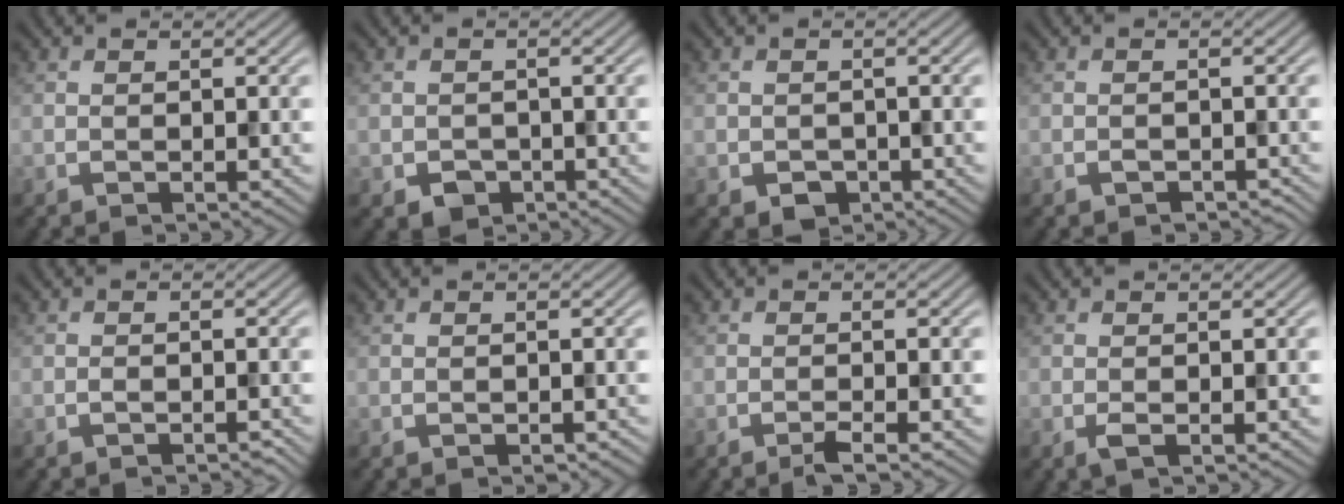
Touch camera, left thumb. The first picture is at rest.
{"total": 2.3, "force": [-1.0, 1.9, 0.8], "torque": [-0.015, -0.009, -0.021]}
{"total": 2.0, "force": [-0.8, 1.6, 0.7], "torque": [-0.015, -0.011, -0.015]}
{"total": 1.1, "force": [-0.7, 0.6, 0.4], "torque": [-0.008, -0.003, -0.014]}
{"total": 0.9, "force": [-0.7, 0.3, 0.5], "torque": [-0.008, 0.002, -0.013]}
{"total": 0.5, "force": [-0.3, 0.3, 0.3], "torque": [-0.004, -0.003, -0.003]}
{"total": 1.4, "force": [-0.9, 0.0, 1.1], "torque": [-0.016, 0.006, -0.023]}
{"total": 1.0, "force": [-0.3, 0.2, 0.9], "torque": [-0.022, -0.003, -0.008]}